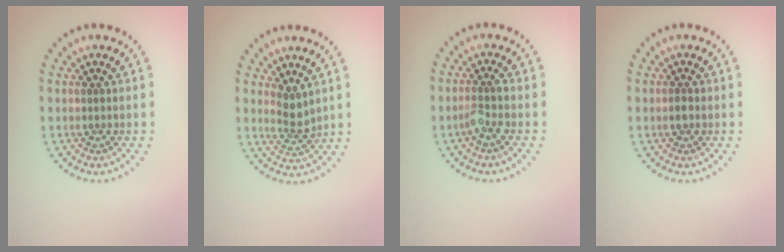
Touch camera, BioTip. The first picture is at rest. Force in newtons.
{"total": 2.1, "press": 1.5, "slide": 1.4}
{"total": 1.7, "press": 1.4, "slide": 1.0}
{"total": 0.8, "press": 0.8, "slide": 0.2}